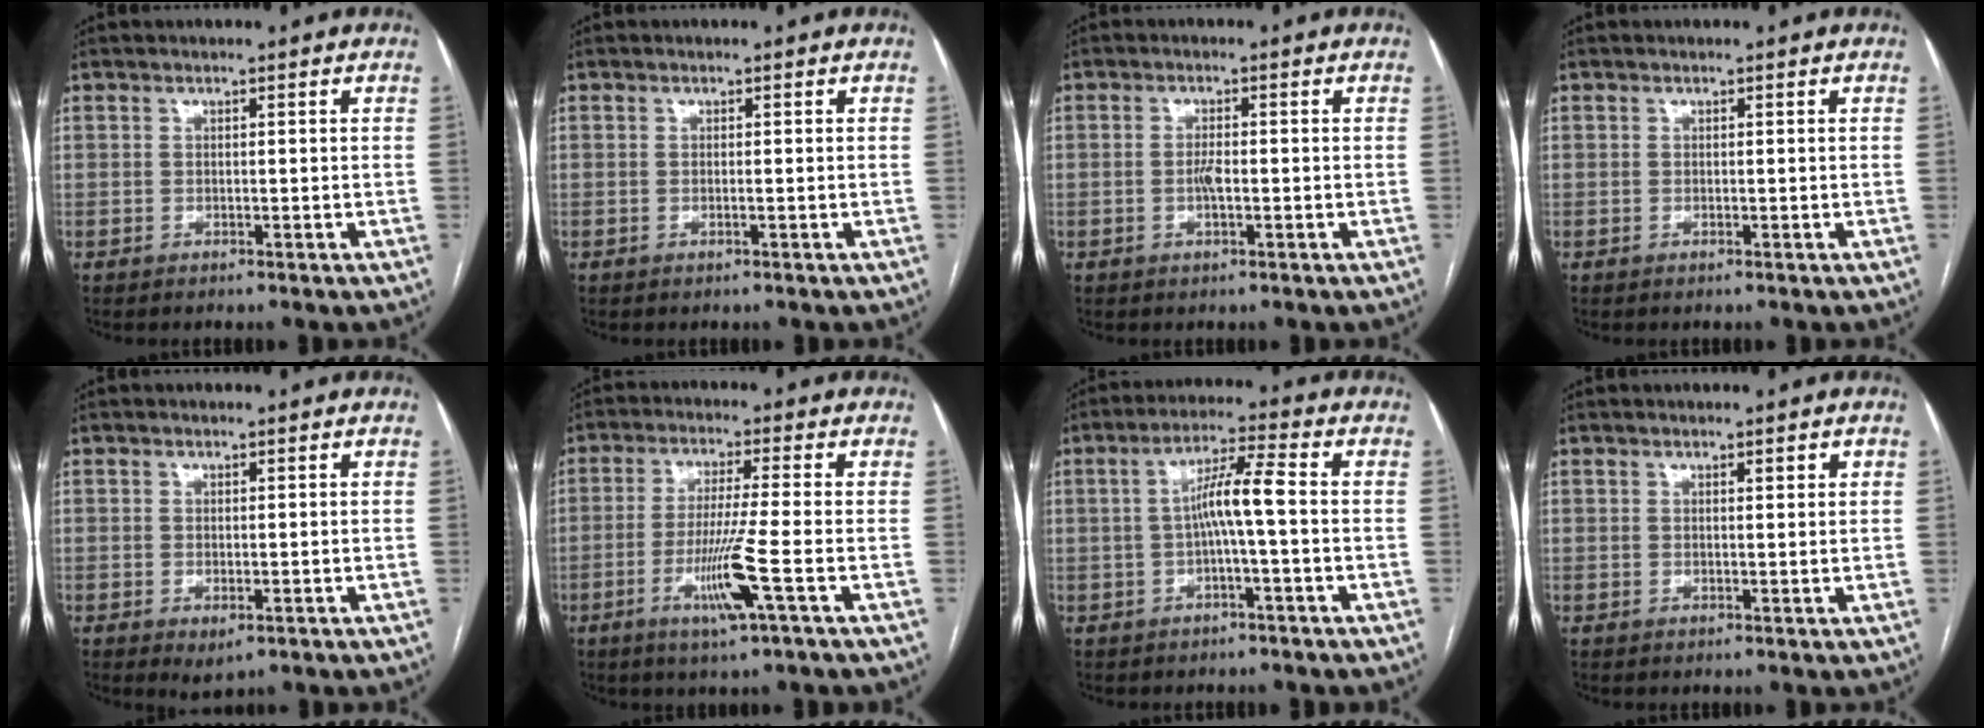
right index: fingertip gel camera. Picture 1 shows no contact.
{"total": 0.0}
{"total": 2.0, "force": [-0.4, 0.5, 1.9], "torque": [-0.039, 0.001, -0.009]}
{"total": 0.0}
{"total": 2.4, "force": [-1.0, 1.1, 1.9], "torque": [-0.030, -0.005, -0.006]}
{"total": 8.3, "force": [-3.1, -1.0, 7.6], "torque": [-0.148, -0.017, -0.061]}
{"total": 6.3, "force": [-0.4, 0.1, 6.3], "torque": [-0.113, 0.019, -0.008]}
{"total": 1.2, "force": [0.6, 0.3, 1.0], "torque": [-0.012, 0.001, 0.006]}